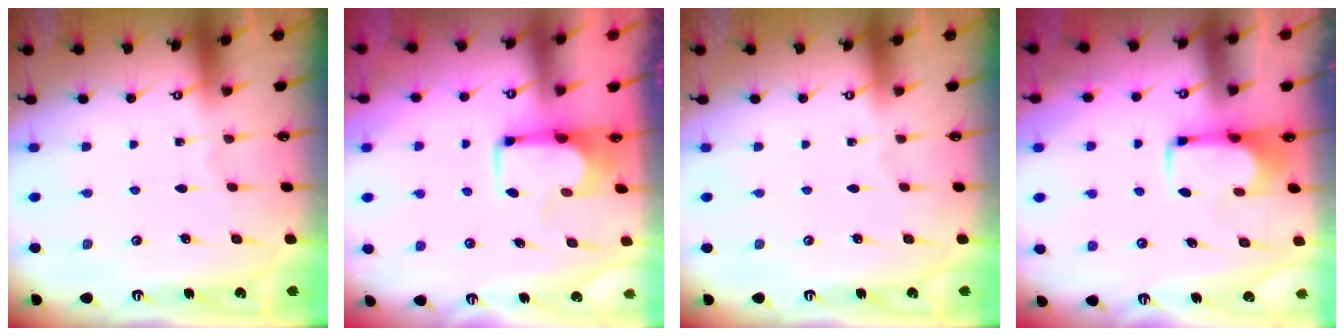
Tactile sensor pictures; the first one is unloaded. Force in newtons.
{"total": 3.8, "press": 3.8, "slide": 0.4}
{"total": 0.0}
{"total": 1.7, "press": 1.7, "slide": 0.5}